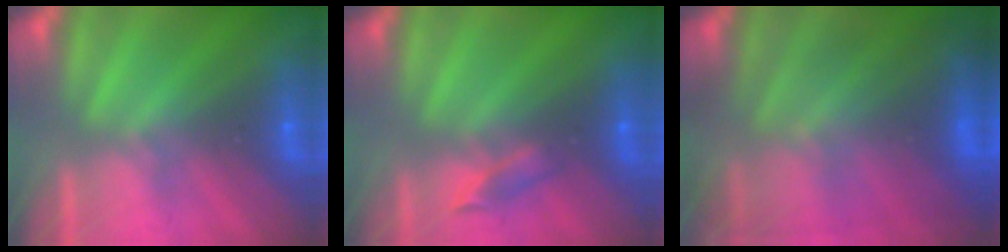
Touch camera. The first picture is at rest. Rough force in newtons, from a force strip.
{"total": 2.2}
{"total": 7.3}